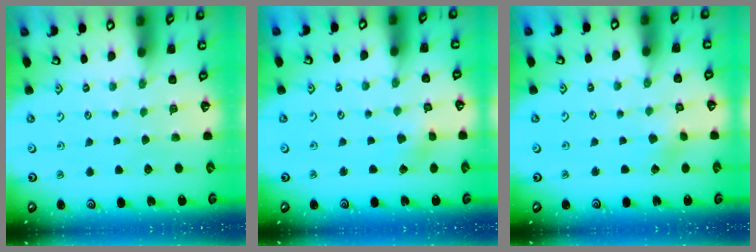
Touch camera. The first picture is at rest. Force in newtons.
{"total": 2.4, "press": 2.4, "slide": 0.2}
{"total": 1.9, "press": 1.9, "slide": 0.2}